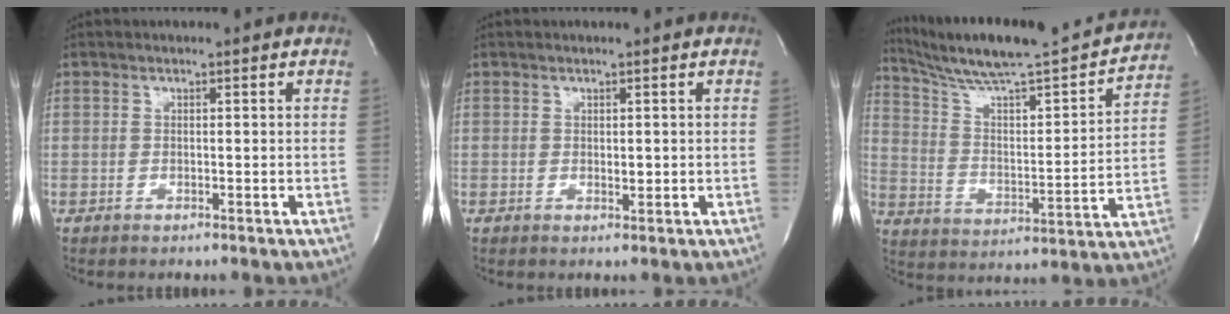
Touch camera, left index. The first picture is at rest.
{"total": 1.0, "force": [0.2, 0.5, 0.9], "torque": [-0.012, -0.002, 0.005]}
{"total": 23.2, "force": [20.8, 2.0, 10.0], "torque": [-0.163, -0.017, 0.309]}